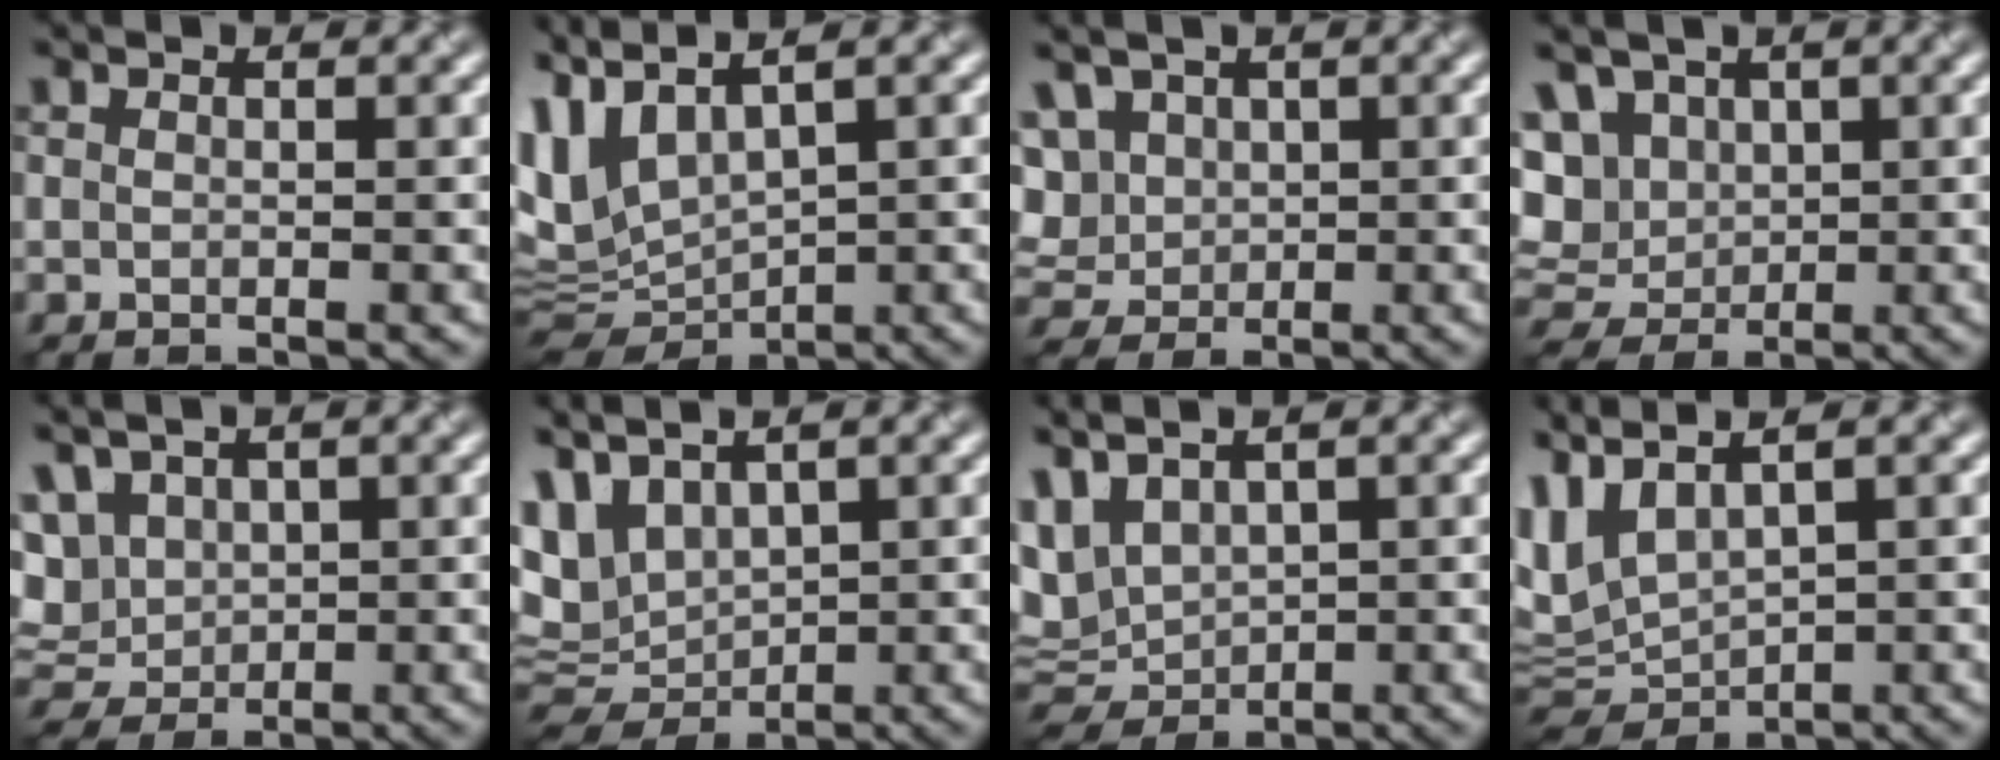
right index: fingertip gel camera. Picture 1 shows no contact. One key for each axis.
{"total": 6.2, "fx": 2.4, "fy": 2.7, "fz": 5.1, "tx": -0.125, "ty": -0.004, "tz": 0.063}
{"total": 8.1, "fx": 3.0, "fy": 6.4, "fz": 3.8, "tx": -0.097, "ty": 0.032, "tz": 0.042}
{"total": 10.7, "fx": 3.7, "fy": 8.2, "fz": 5.8, "tx": -0.115, "ty": 0.031, "tz": 0.040}
{"total": 8.8, "fx": 3.5, "fy": 6.4, "fz": 5.0, "tx": -0.107, "ty": 0.030, "tz": 0.050}
{"total": 5.9, "fx": 3.0, "fy": 3.2, "fz": 4.0, "tx": -0.099, "ty": 0.004, "tz": 0.058}
{"total": 5.8, "fx": 2.6, "fy": 3.3, "fz": 3.9, "tx": -0.107, "ty": 0.002, "tz": 0.060}
{"total": 5.1, "fx": 2.5, "fy": 1.9, "fz": 4.0, "tx": -0.104, "ty": 0.003, "tz": 0.055}